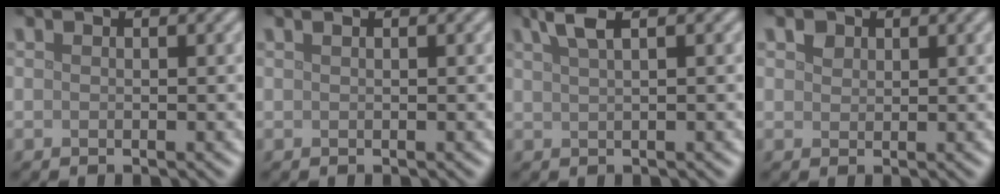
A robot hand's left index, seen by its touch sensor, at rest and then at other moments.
{"total": 0.5, "force": [0.3, 0.2, 0.4], "torque": [-0.008, 0.004, 0.003]}
{"total": 2.7, "force": [1.6, 0.7, 2.0], "torque": [-0.026, 0.007, 0.028]}
{"total": 1.1, "force": [0.6, 0.8, 0.3], "torque": [-0.006, 0.002, 0.011]}